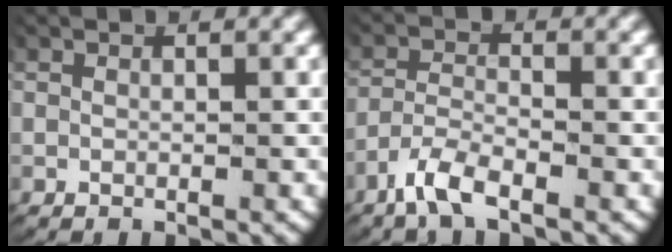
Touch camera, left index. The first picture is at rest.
{"total": 3.5, "force": [-2.6, 1.2, 2.0], "torque": [-0.054, -0.010, -0.046]}